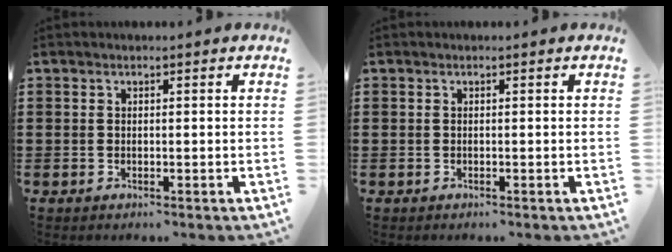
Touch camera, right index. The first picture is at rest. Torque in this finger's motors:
{"motor_torque": [1.06, 1.08, 0.01, 0.01]}